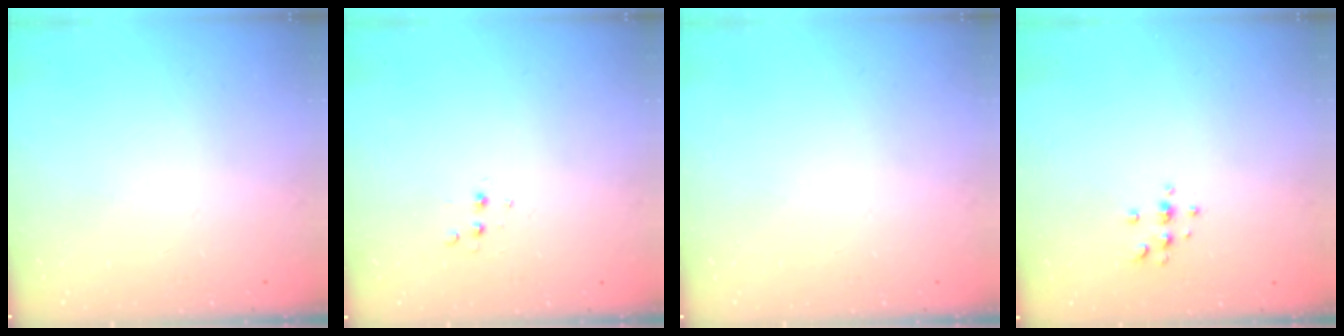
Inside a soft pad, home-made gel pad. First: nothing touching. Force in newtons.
{"total": 2.8, "press": 2.7, "slide": 0.6}
{"total": 0.0}
{"total": 3.8, "press": 3.8, "slide": 0.4}